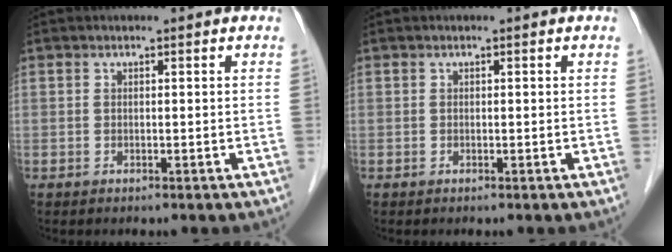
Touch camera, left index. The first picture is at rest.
{"total": 0.0}